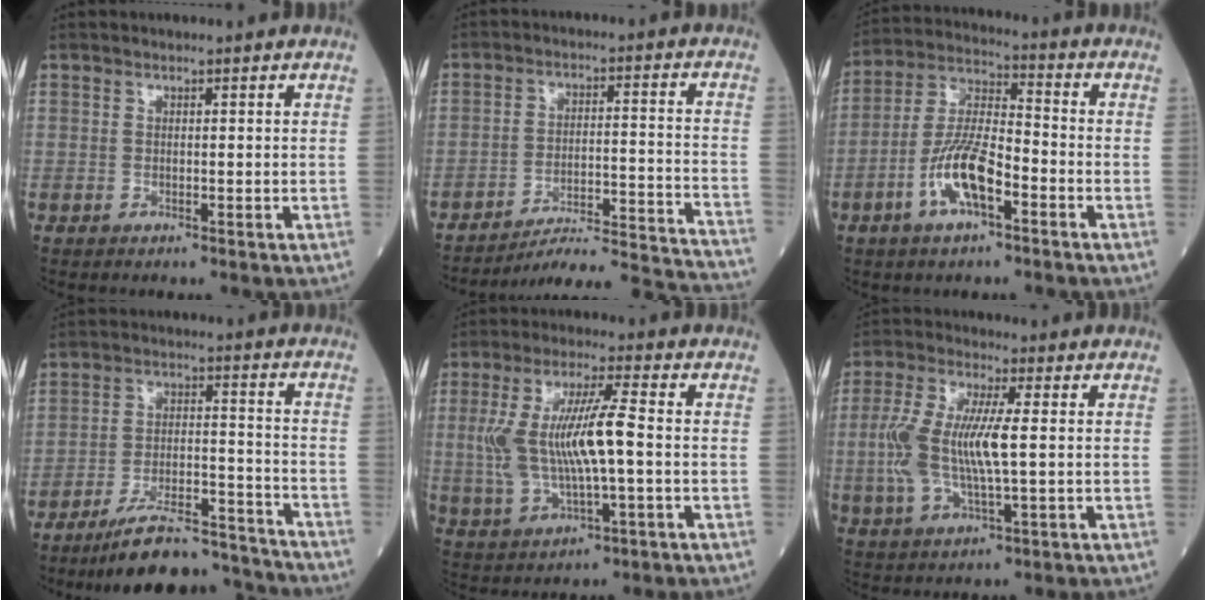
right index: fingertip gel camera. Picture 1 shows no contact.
{"total": 21.0, "force": [-20.3, -1.3, 5.2], "torque": [-0.035, -0.004, -0.279]}
{"total": 10.4, "force": [-4.4, 3.0, 9.0], "torque": [-0.187, 0.007, -0.084]}
{"total": 14.6, "force": [-13.7, 2.0, 4.6], "torque": [-0.068, 0.028, -0.217]}
{"total": 12.0, "force": [-0.1, 2.5, 11.7], "torque": [-0.249, 0.011, 0.003]}
{"total": 10.7, "force": [0.1, 2.6, 10.4], "torque": [-0.233, 0.008, 0.002]}